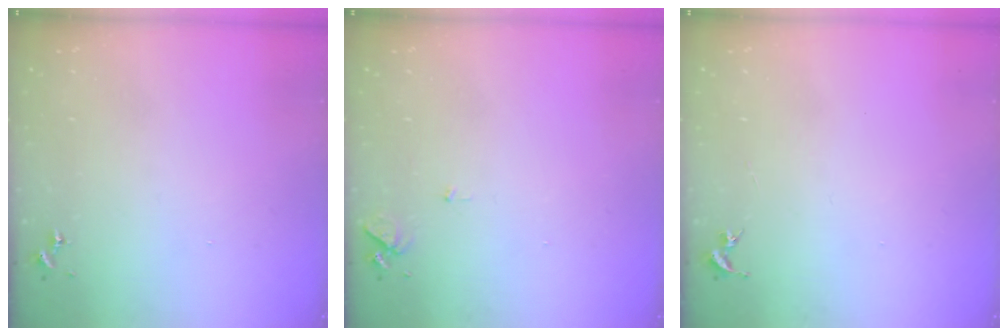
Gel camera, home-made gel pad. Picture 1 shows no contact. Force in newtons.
{"total": 6.1, "press": 6.0, "slide": 0.8}
{"total": 0.0}